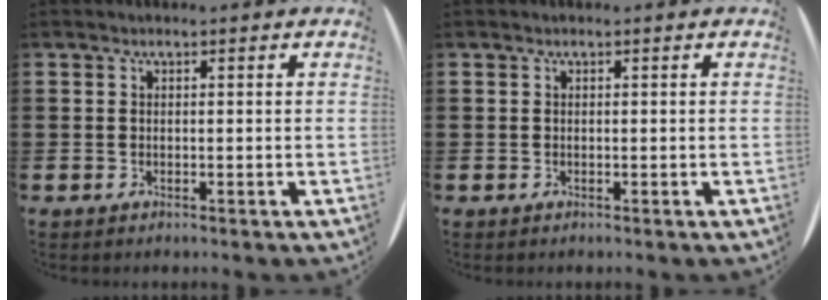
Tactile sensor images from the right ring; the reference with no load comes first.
{"total": 0.0}